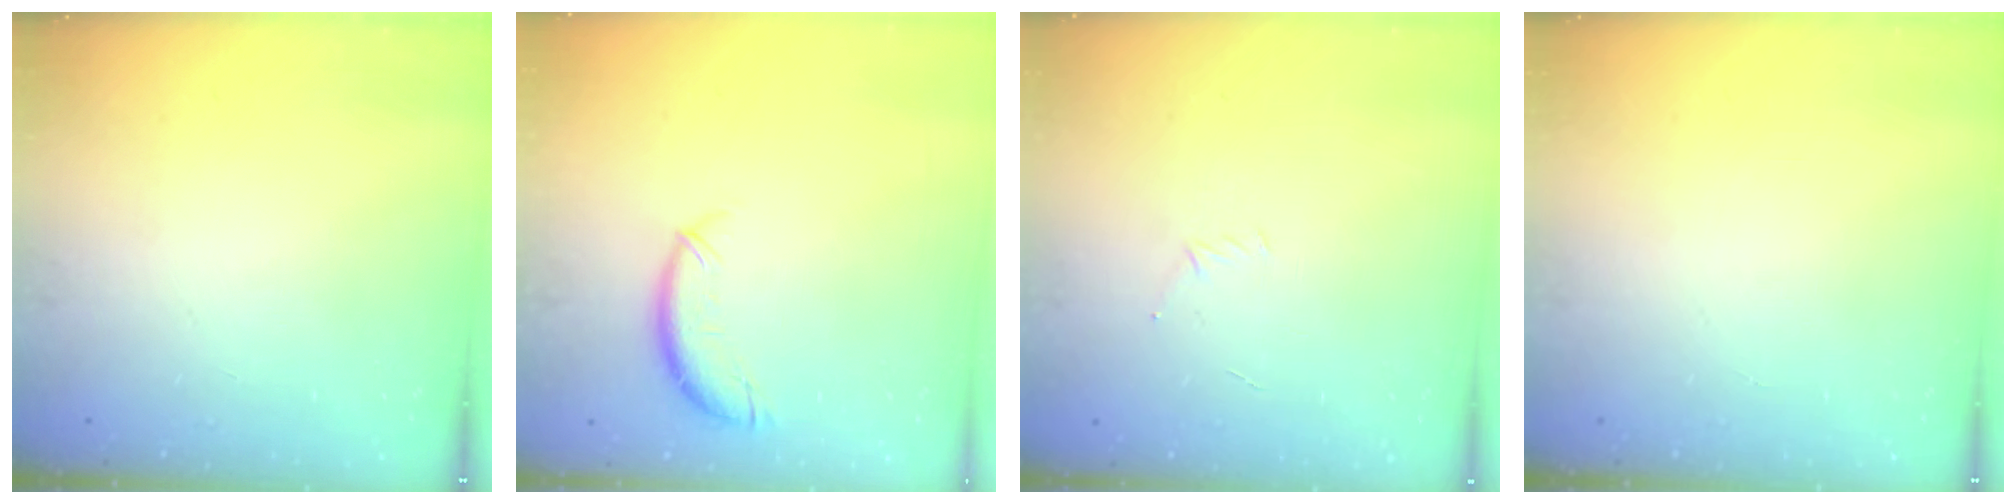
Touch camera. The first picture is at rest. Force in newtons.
{"total": 8.2, "press": 8.2, "slide": 0.7}
{"total": 2.9, "press": 2.8, "slide": 0.8}
{"total": 0.0}